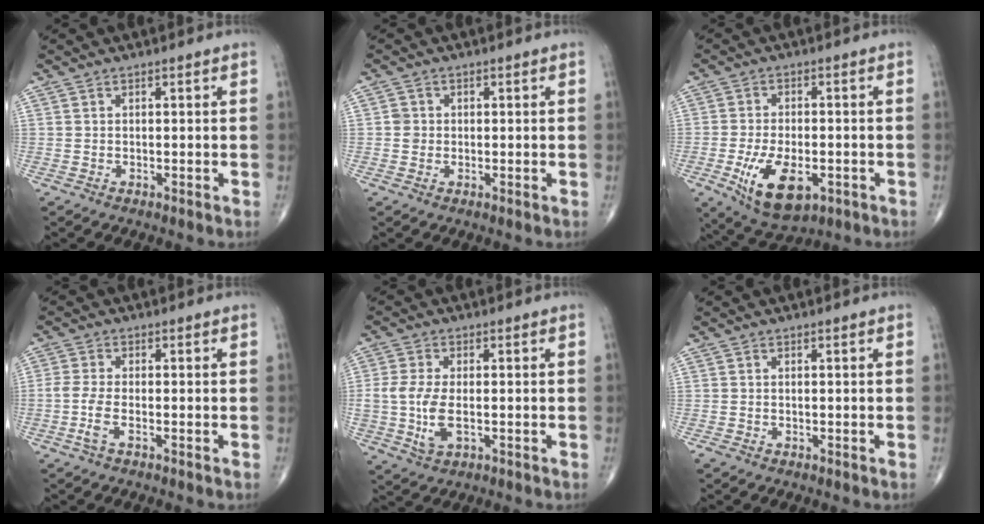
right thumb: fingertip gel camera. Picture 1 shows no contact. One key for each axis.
{"total": 1.7, "fx": -0.1, "fy": 1.7, "fz": 0.4, "tx": 0.002, "ty": 0.005, "tz": -0.003}
{"total": 11.8, "fx": -4.0, "fy": 5.9, "fz": 9.3, "tx": -0.157, "ty": -0.002, "tz": -0.055}
{"total": 3.7, "fx": -1.5, "fy": 1.1, "fz": 3.2, "tx": -0.086, "ty": 0.002, "tz": -0.035}
{"total": 7.6, "fx": -1.1, "fy": 4.0, "fz": 6.4, "tx": -0.144, "ty": -0.004, "tz": -0.020}
{"total": 1.0, "fx": -0.4, "fy": 0.6, "fz": 0.7, "tx": -0.013, "ty": 0.000, "tz": -0.005}